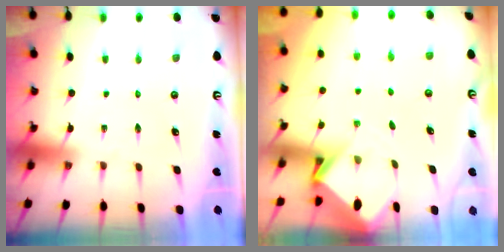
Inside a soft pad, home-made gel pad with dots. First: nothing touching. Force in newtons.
{"total": 2.9, "press": 2.9, "slide": 0.2}